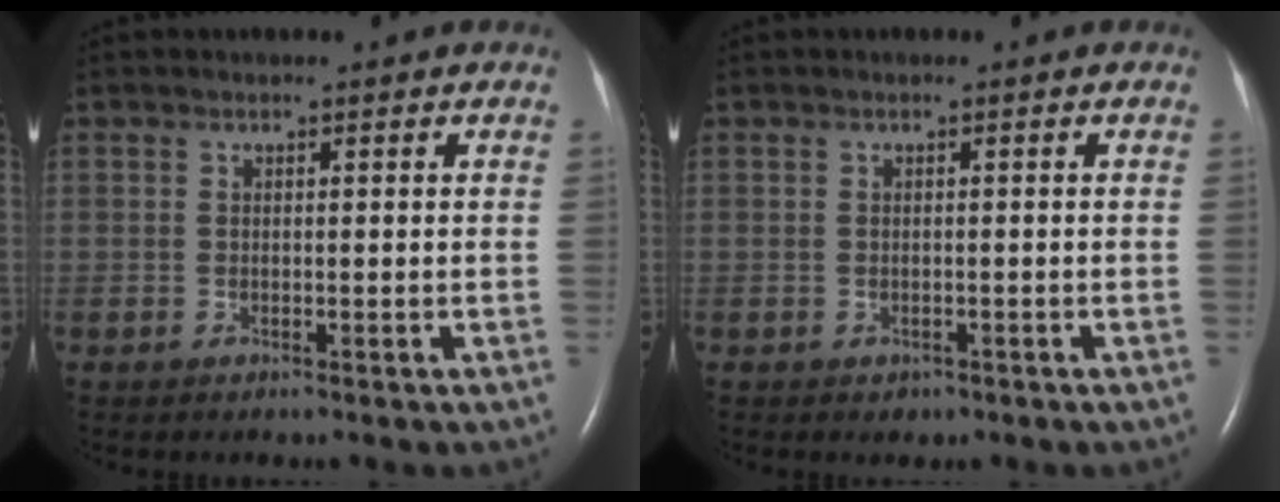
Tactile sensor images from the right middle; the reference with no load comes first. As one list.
[{"total": 0.8, "force": [-0.4, 0.7, 0.2], "torque": [-0.005, 0.001, -0.002]}]